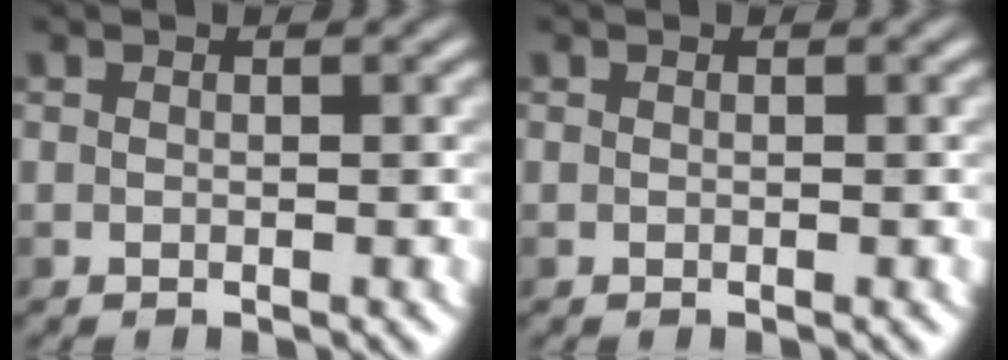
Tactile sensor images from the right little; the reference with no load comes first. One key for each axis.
{"total": 0.0}